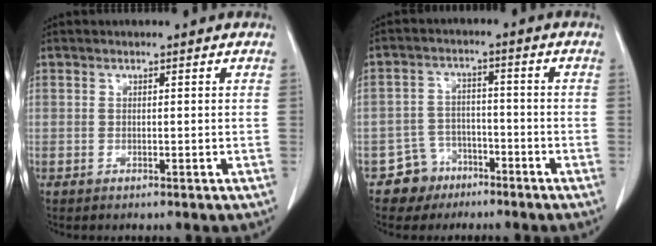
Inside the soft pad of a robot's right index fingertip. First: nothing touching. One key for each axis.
{"total": 5.5, "fx": -3.4, "fy": 4.3, "fz": -0.1, "tx": 0.013, "ty": 0.014, "tz": -0.056}